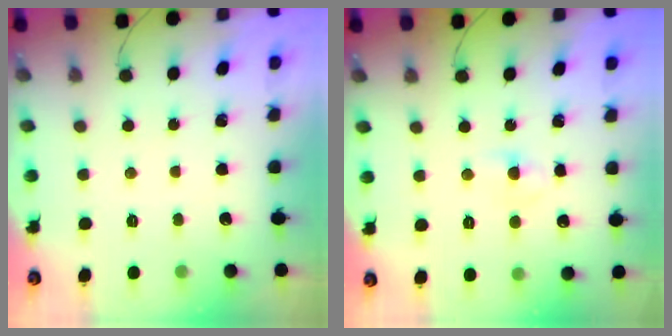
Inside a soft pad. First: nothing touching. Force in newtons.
{"total": 3.2, "press": 3.0, "slide": 1.1}